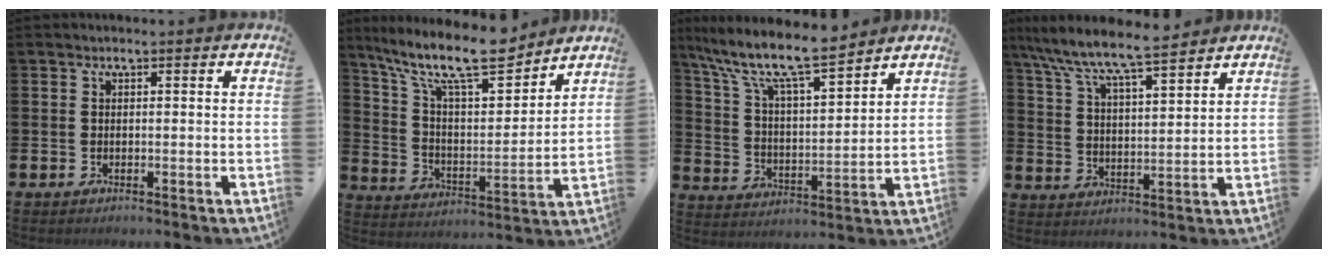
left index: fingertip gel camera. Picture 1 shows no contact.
{"total": 13.3, "force": [11.1, 3.0, 6.7], "torque": [-0.151, -0.065, 0.192]}
{"total": 10.2, "force": [9.1, 1.7, 4.5], "torque": [-0.122, -0.059, 0.154]}
{"total": 8.4, "force": [7.9, 0.6, 2.8], "torque": [-0.092, -0.052, 0.138]}